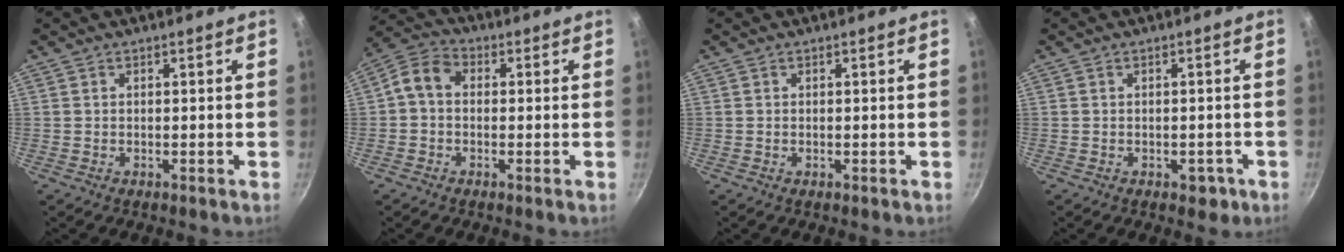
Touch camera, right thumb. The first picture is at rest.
{"total": 5.7, "force": [-0.2, 4.5, 3.6], "torque": [-0.065, 0.022, -0.025]}
{"total": 0.0}
{"total": 2.8, "force": [-1.2, 1.8, 1.7], "torque": [-0.004, 0.014, -0.006]}